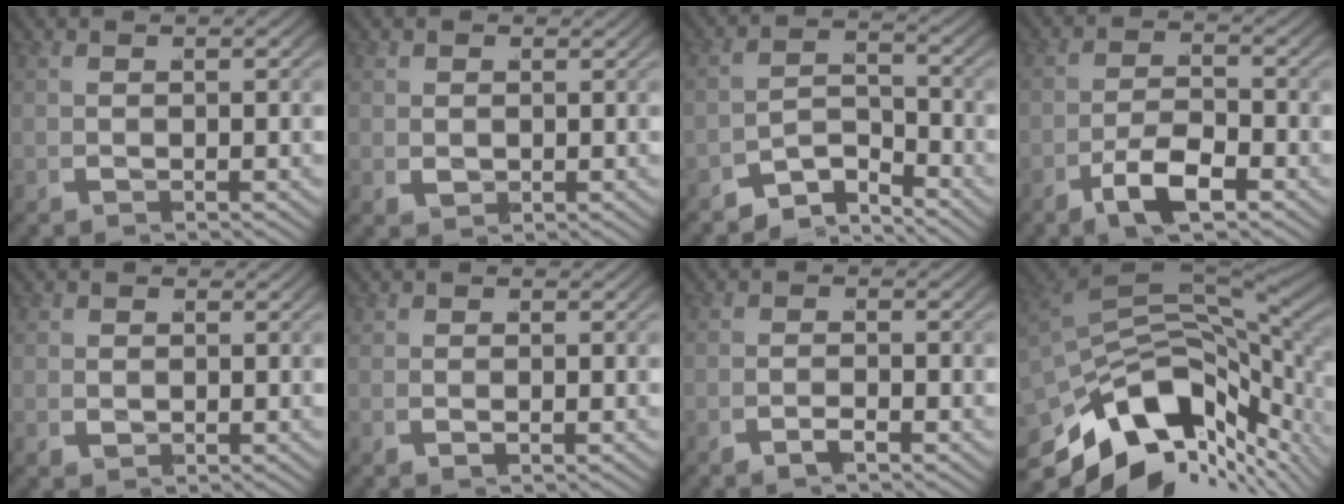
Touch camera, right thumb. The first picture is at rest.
{"total": 1.4, "force": [0.4, 1.2, 0.6], "torque": [-0.012, -0.012, 0.011]}
{"total": 5.0, "force": [-4.3, 2.2, 1.4], "torque": [-0.021, -0.018, -0.081]}
{"total": 3.9, "force": [-2.7, 1.5, 2.4], "torque": [-0.042, -0.010, -0.053]}
{"total": 0.9, "force": [0.5, 0.7, 0.2], "torque": [-0.005, -0.008, 0.012]}
{"total": 0.0}
{"total": 1.3, "force": [-1.3, -0.1, -0.2], "torque": [0.004, -0.005, -0.030]}
{"total": 15.5, "force": [-4.9, 9.2, 11.5], "torque": [-0.194, -0.036, -0.066]}